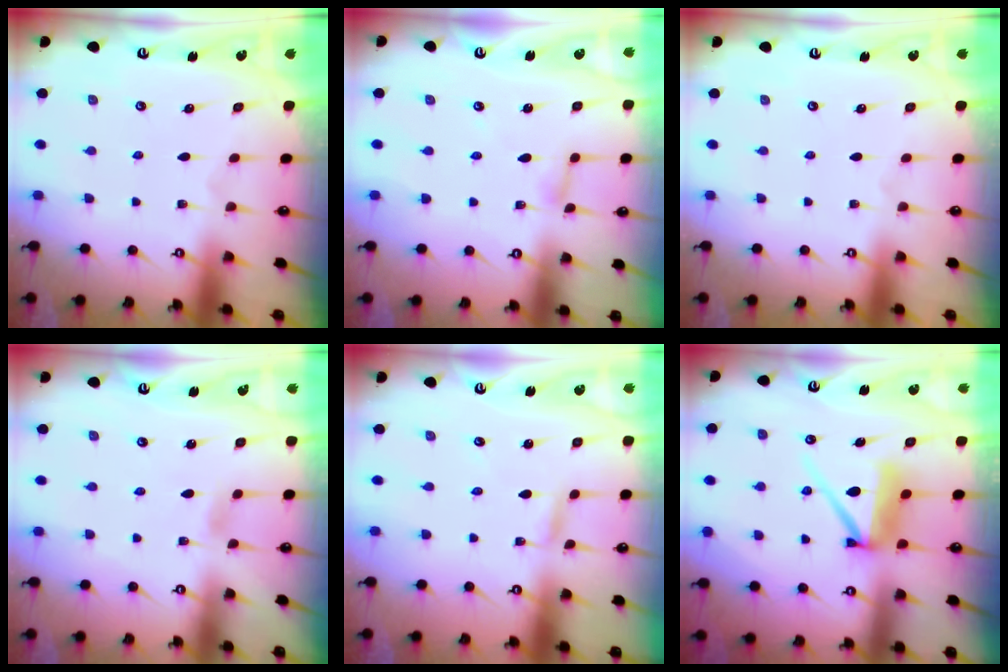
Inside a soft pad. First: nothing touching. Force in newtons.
{"total": 2.4, "press": 2.4, "slide": 0.1}
{"total": 0.0}
{"total": 2.9, "press": 2.8, "slide": 0.4}
{"total": 2.5, "press": 2.5, "slide": 0.2}
{"total": 9.6, "press": 9.5, "slide": 1.0}